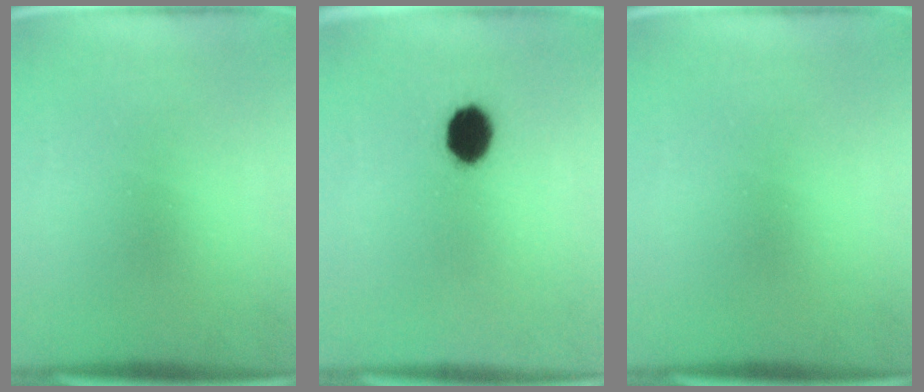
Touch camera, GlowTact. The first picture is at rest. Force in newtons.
{"total": 8.0}
{"total": 0.0}